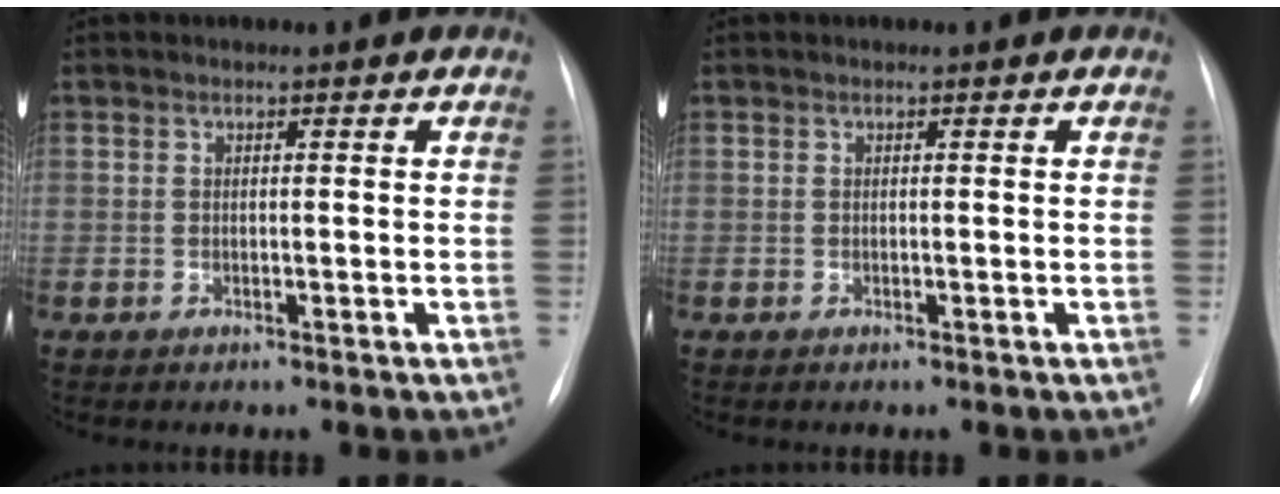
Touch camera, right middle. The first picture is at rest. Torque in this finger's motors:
{"motor_torque": [0.26, -0.21, 0.04, 0.00]}